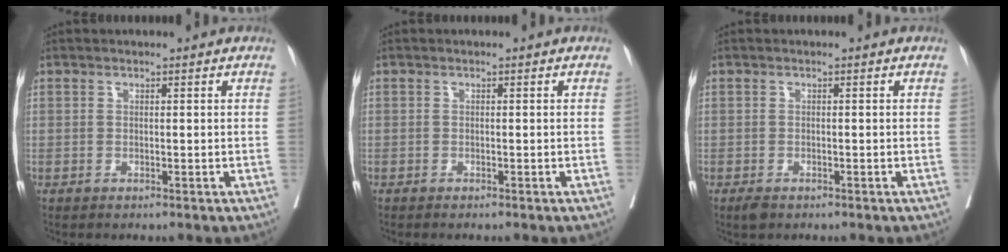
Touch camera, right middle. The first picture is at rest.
{"total": 1.1, "force": [-1.0, 0.1, 0.5], "torque": [-0.007, -0.001, -0.014]}
{"total": 1.5, "force": [-1.1, 0.7, 0.8], "torque": [-0.017, -0.002, -0.014]}